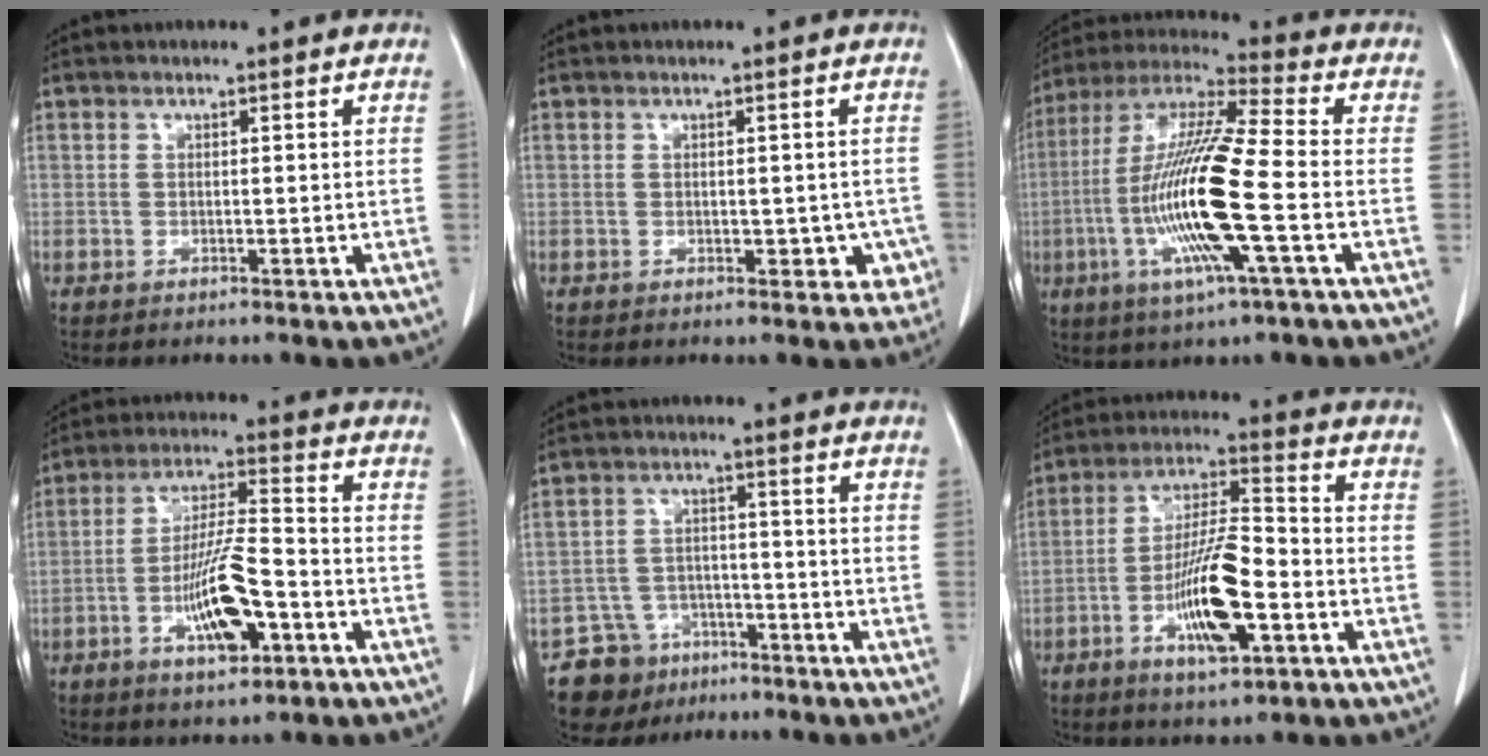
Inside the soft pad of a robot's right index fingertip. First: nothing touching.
{"total": 3.9, "force": [-0.7, 2.5, 2.9], "torque": [-0.011, 0.008, -0.002]}
{"total": 17.7, "force": [-4.0, 0.9, 17.2], "torque": [-0.356, -0.012, -0.083]}
{"total": 10.9, "force": [-4.2, 2.4, 9.8], "torque": [-0.185, 0.000, -0.072]}
{"total": 7.5, "force": [-5.2, 5.4, 0.3], "torque": [-0.002, 0.018, -0.083]}
{"total": 12.8, "force": [-4.3, 2.8, 11.7], "torque": [-0.220, -0.002, -0.074]}